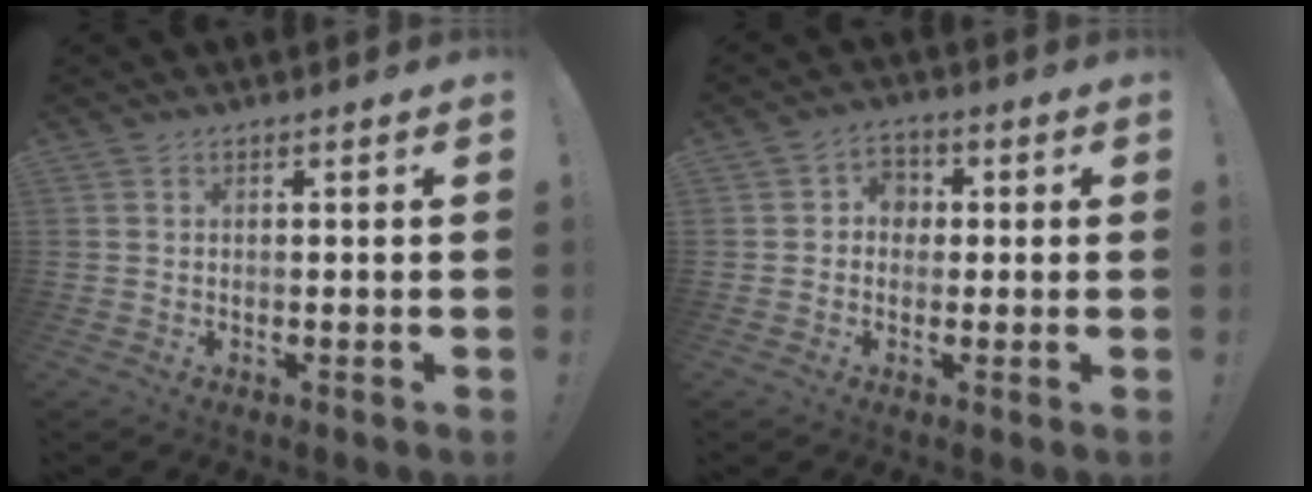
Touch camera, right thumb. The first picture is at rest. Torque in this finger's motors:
{"motor_torque": [0.01, 0.30, 0.30, -0.15, 0.10]}